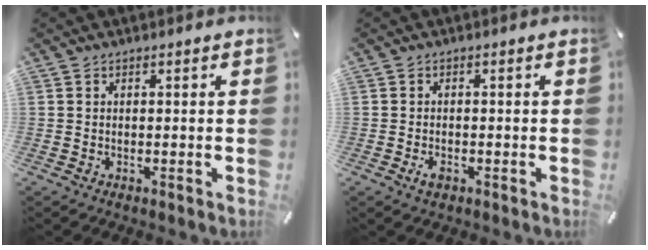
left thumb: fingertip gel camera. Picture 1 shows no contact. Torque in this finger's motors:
{"motor_torque": [0.10, 0.37, 0.06, -0.06, 0.08]}